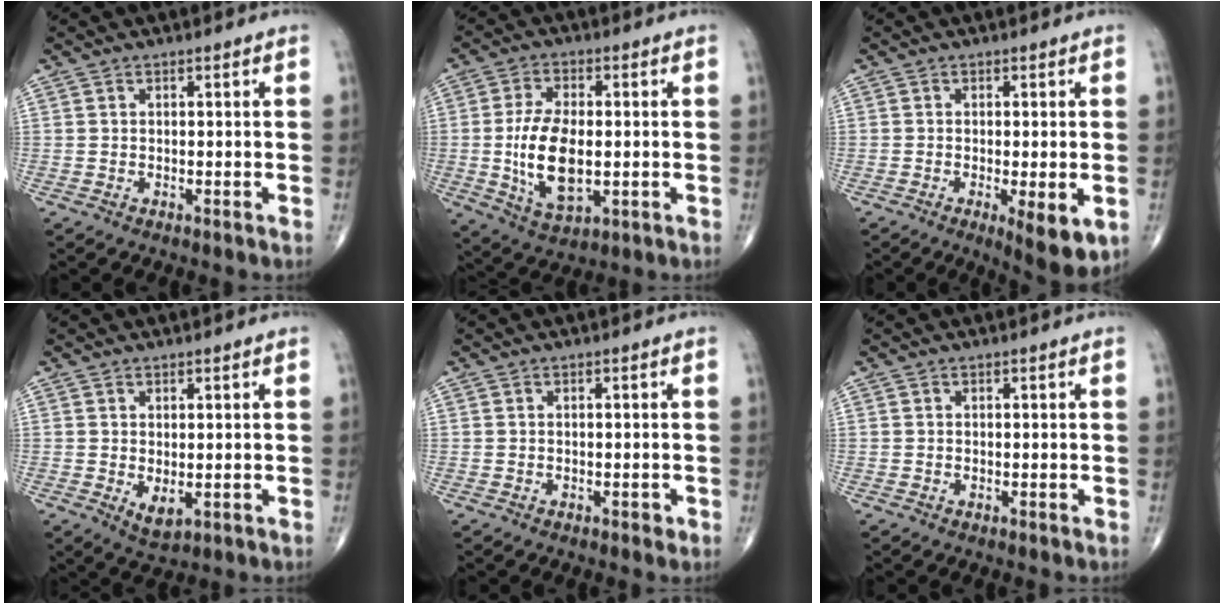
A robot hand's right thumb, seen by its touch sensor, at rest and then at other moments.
{"total": 12.5, "force": [-1.1, 6.2, 10.8], "torque": [-0.204, -0.007, -0.013]}
{"total": 7.6, "force": [-2.2, 2.1, 7.0], "torque": [-0.098, -0.020, -0.029]}
{"total": 3.3, "force": [-0.3, 1.7, 2.8], "torque": [-0.040, -0.008, 0.005]}
{"total": 0.8, "force": [-0.4, 0.4, 0.6], "torque": [-0.007, -0.001, -0.006]}
{"total": 0.0}